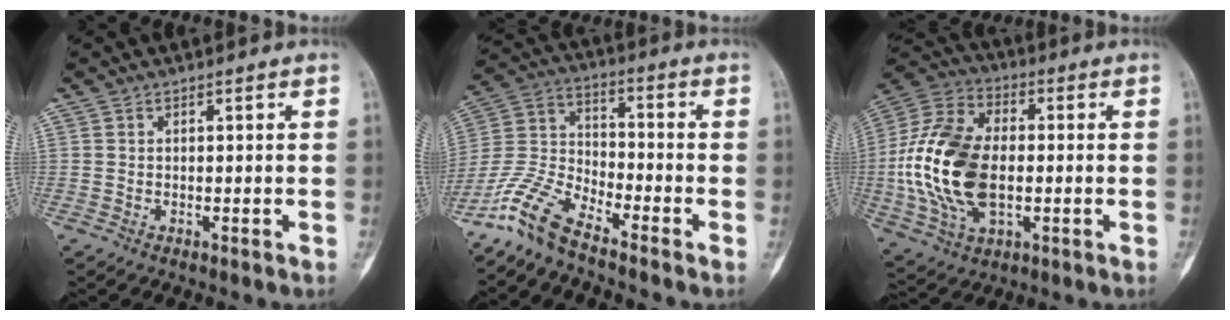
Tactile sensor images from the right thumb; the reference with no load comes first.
{"total": 9.8, "force": [-8.3, 2.5, 4.6], "torque": [-0.106, 0.060, -0.178]}
{"total": 21.1, "force": [-1.4, 12.6, 16.9], "torque": [-0.346, 0.008, -0.023]}